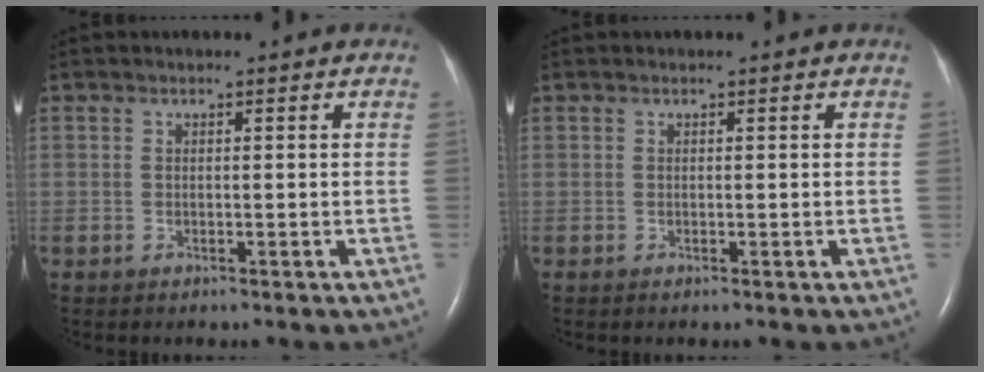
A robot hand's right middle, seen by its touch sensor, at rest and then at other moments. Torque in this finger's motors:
{"motor_torque": [0.12, -0.13, 0.00, 0.02]}